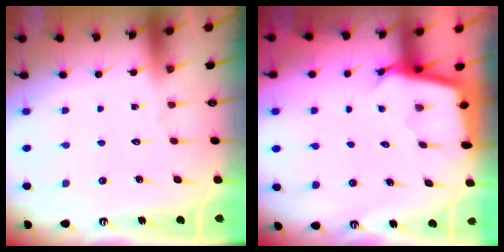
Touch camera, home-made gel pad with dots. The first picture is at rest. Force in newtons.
{"total": 2.7, "press": 2.7, "slide": 0.1}